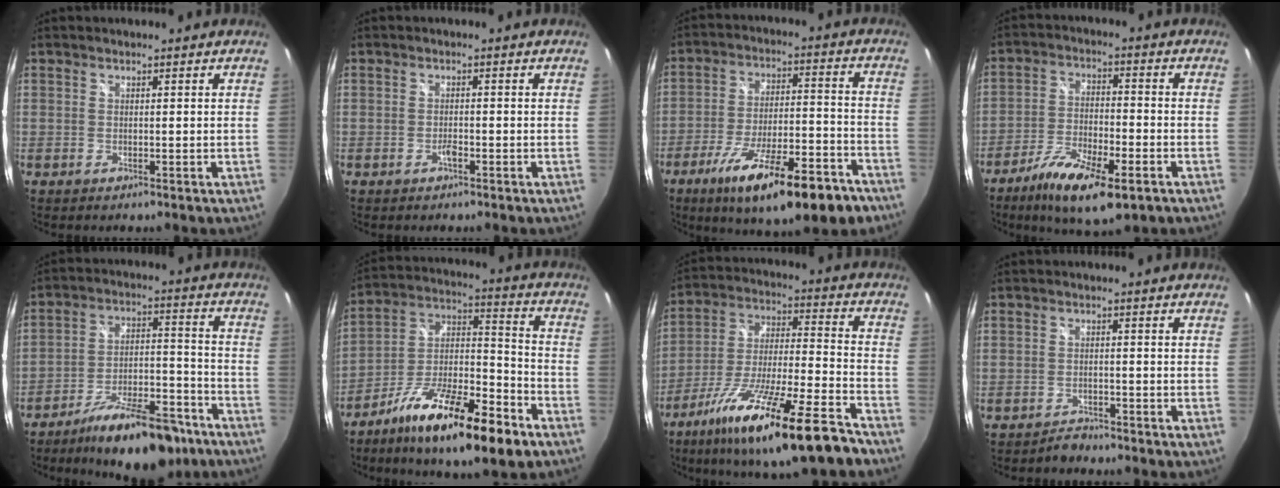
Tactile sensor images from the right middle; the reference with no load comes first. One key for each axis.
{"total": 1.2, "fx": -0.9, "fy": 0.5, "fz": 0.8, "tx": -0.016, "ty": 0.000, "tz": -0.017}
{"total": 21.0, "fx": -13.7, "fy": 5.1, "fz": 15.0, "tx": -0.249, "ty": -0.040, "tz": -0.204}
{"total": 13.4, "fx": -8.3, "fy": 4.0, "fz": 9.8, "tx": -0.195, "ty": -0.032, "tz": -0.150}
{"total": 19.1, "fx": -14.0, "fy": 6.6, "fz": 11.3, "tx": -0.177, "ty": -0.001, "tz": -0.204}
{"total": 21.2, "fx": -12.8, "fy": 5.6, "fz": 16.0, "tx": -0.274, "ty": -0.015, "tz": -0.217}
{"total": 23.3, "fx": -15.9, "fy": 3.5, "fz": 16.7, "tx": -0.294, "ty": -0.041, "tz": -0.263}
{"total": 2.2, "fx": -2.1, "fy": 0.7, "fz": 0.3, "tx": -0.010, "ty": 0.000, "tz": -0.037}